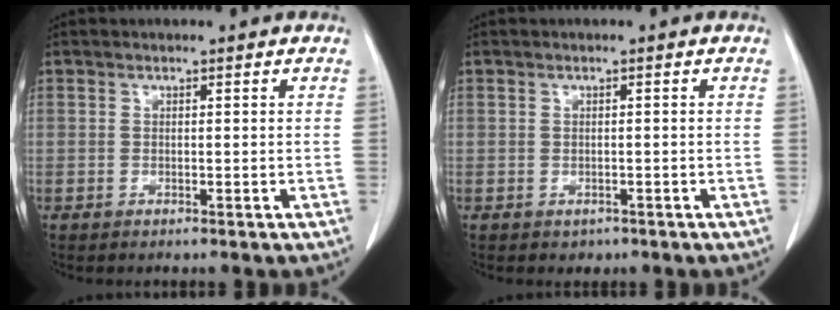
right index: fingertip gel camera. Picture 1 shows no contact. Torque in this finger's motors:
{"motor_torque": [-0.01, -0.03, 0.01, 0.01]}